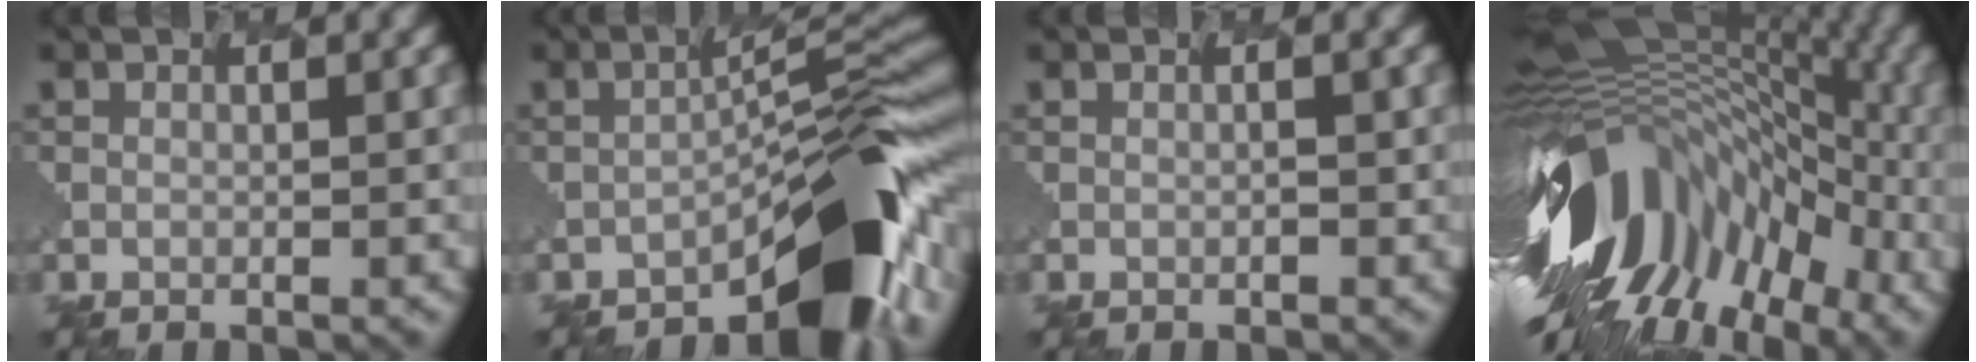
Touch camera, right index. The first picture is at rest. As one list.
[{"total": 7.3, "force": [-5.0, 1.5, 5.2], "torque": [-0.084, 0.012, -0.099]}, {"total": 0.0}, {"total": 12.9, "force": [-5.5, 8.3, 8.3], "torque": [-0.169, 0.041, -0.114]}]